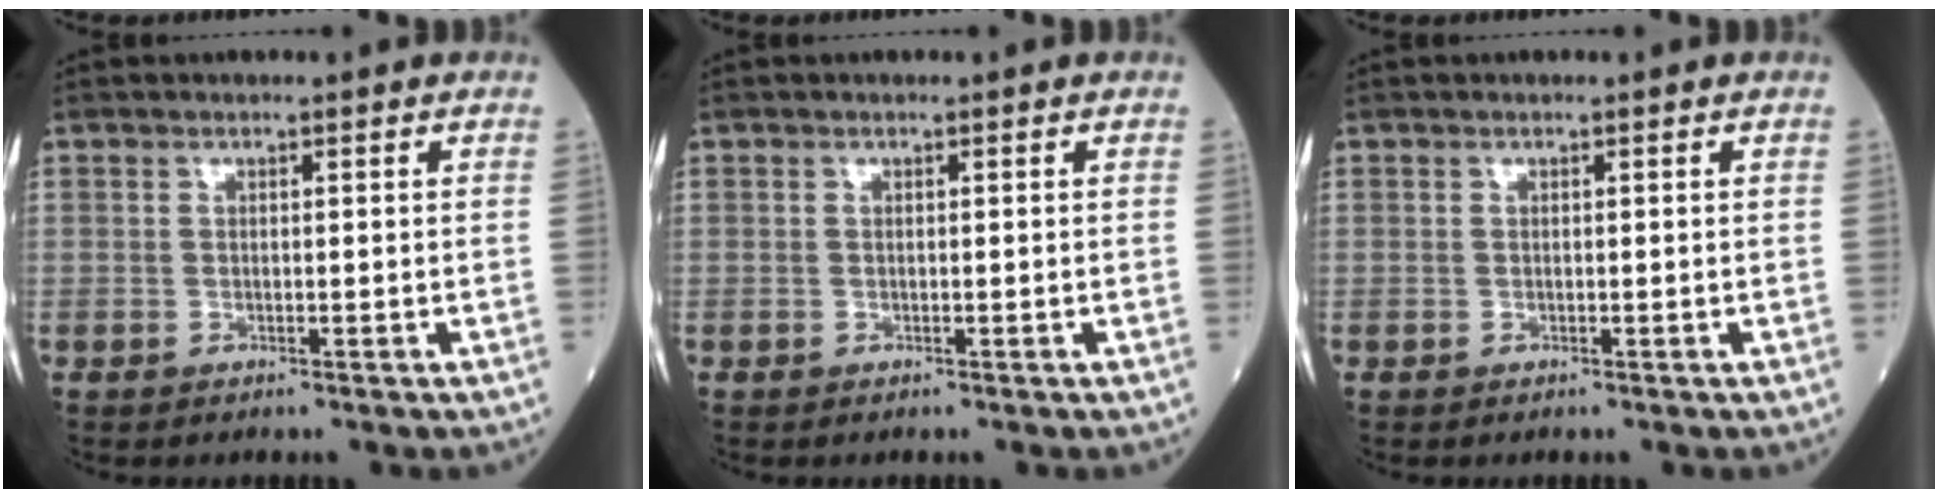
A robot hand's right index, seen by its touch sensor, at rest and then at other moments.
{"total": 0.0}
{"total": 0.0}